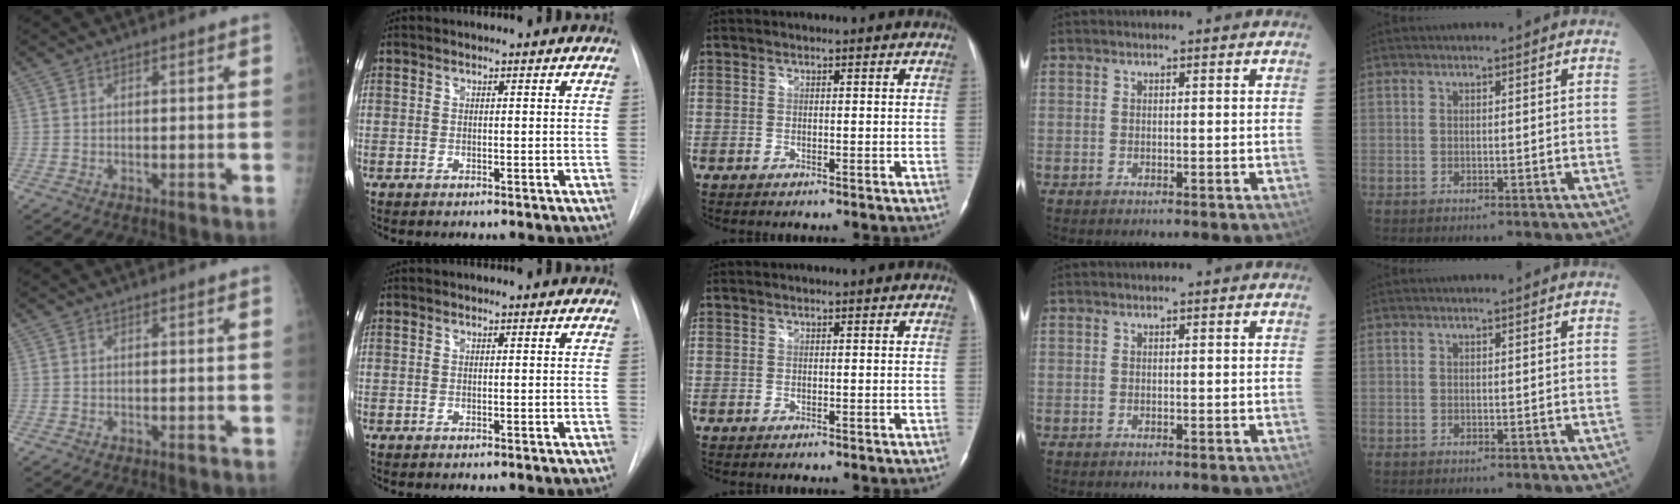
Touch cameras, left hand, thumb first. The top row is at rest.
{}